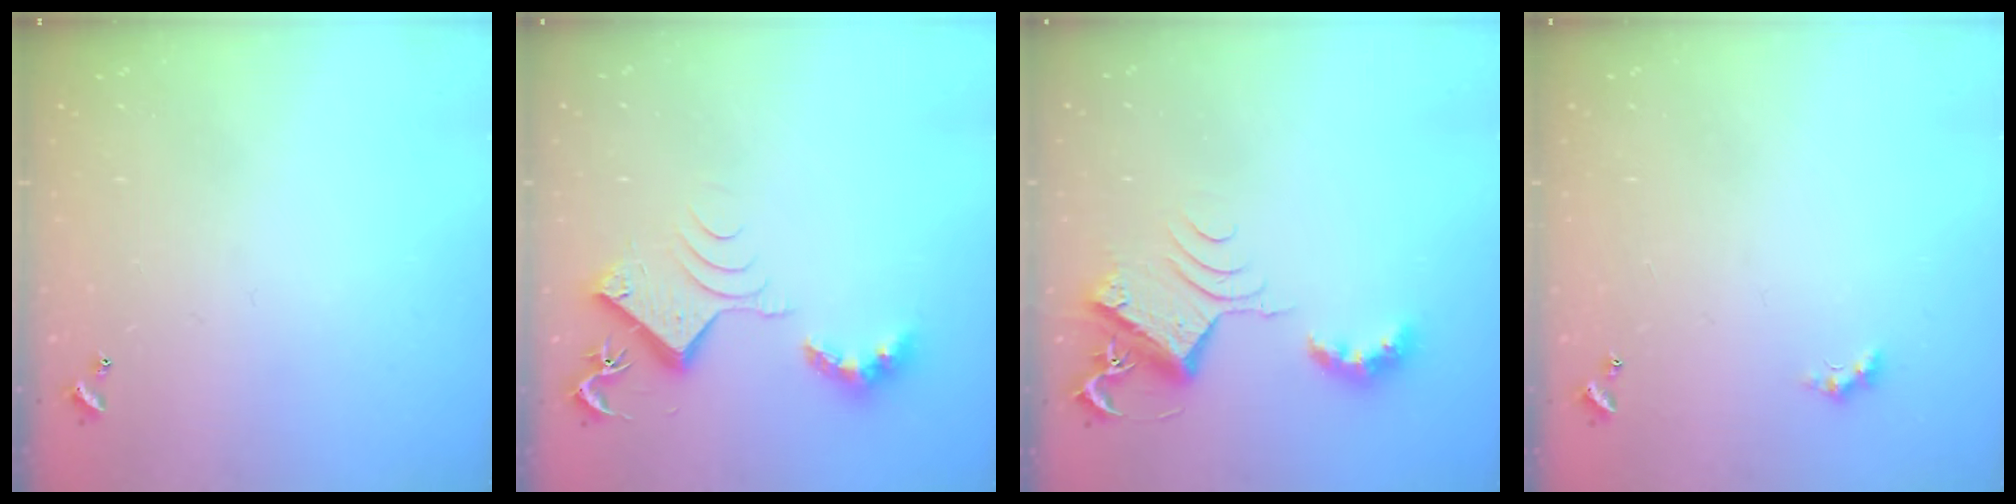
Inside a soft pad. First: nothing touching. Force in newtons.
{"total": 10.4, "press": 10.3, "slide": 0.5}
{"total": 8.1, "press": 8.1, "slide": 0.1}
{"total": 1.1, "press": 1.1, "slide": 0.4}